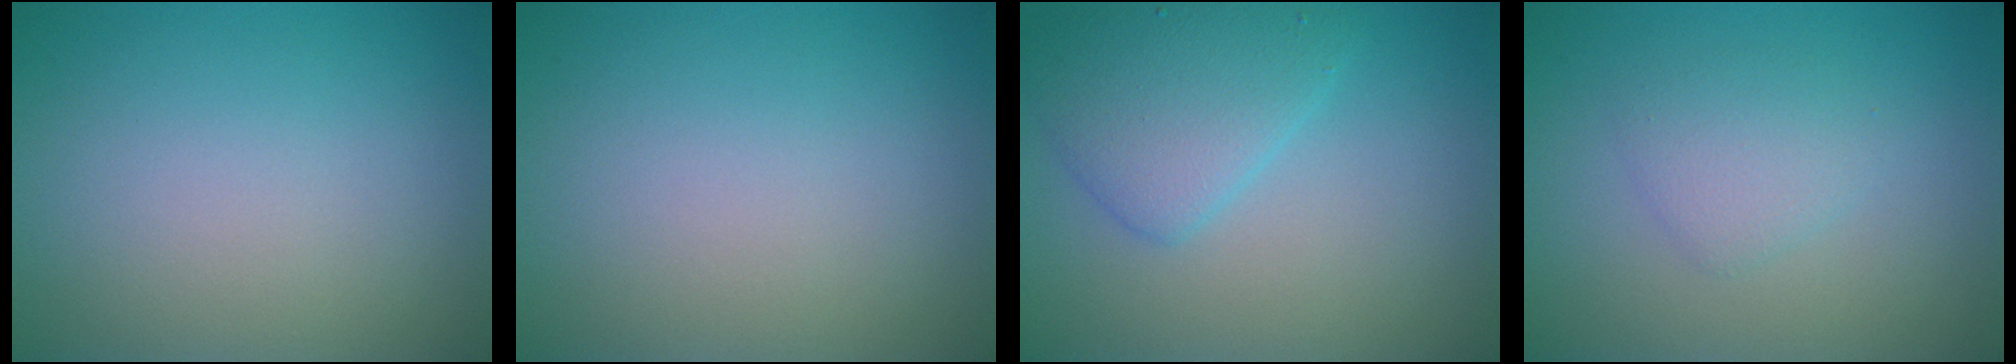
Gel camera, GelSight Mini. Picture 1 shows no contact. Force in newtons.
{"total": 0.0}
{"total": 3.0, "press": 3.0, "slide": 0.1}
{"total": 2.0, "press": 2.0, "slide": 0.1}